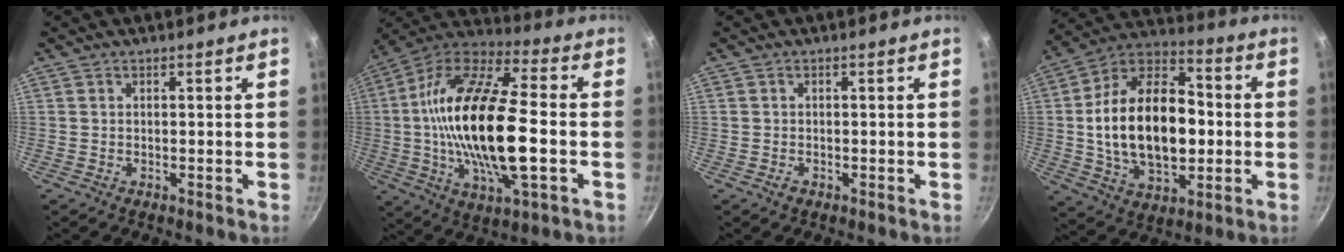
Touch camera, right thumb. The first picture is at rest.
{"total": 26.0, "force": [-1.9, 10.0, 23.9], "torque": [-0.455, 0.020, -0.049]}
{"total": 1.0, "force": [-0.5, 0.8, 0.4], "torque": [-0.006, 0.001, -0.008]}
{"total": 23.8, "force": [-0.6, 14.8, 18.6], "torque": [-0.296, 0.028, -0.015]}